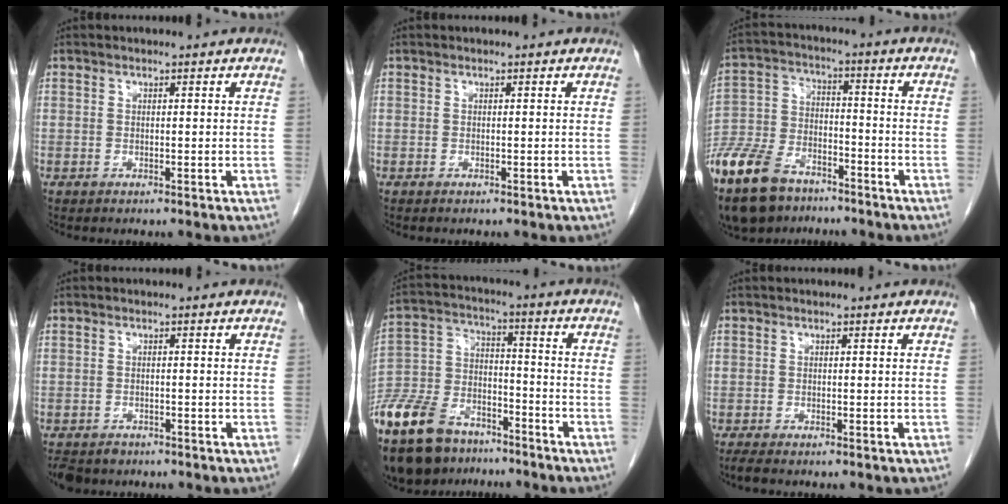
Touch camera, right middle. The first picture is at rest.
{"total": 0.0}
{"total": 17.0, "force": [-12.2, 8.2, 8.7], "torque": [-0.215, -0.015, -0.221]}
{"total": 4.9, "force": [-3.8, 2.9, 1.3], "torque": [-0.022, -0.003, -0.059]}
{"total": 22.0, "force": [-15.9, 10.8, 10.6], "torque": [-0.298, -0.015, -0.281]}
{"total": 1.3, "force": [-1.1, 0.0, 0.7], "torque": [-0.020, -0.006, -0.020]}